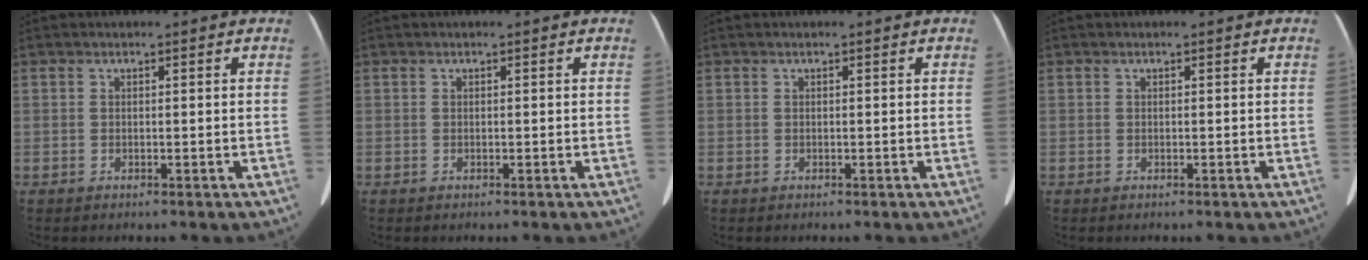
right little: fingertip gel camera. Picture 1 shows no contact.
{"total": 0.0}
{"total": 0.0}
{"total": 0.0}